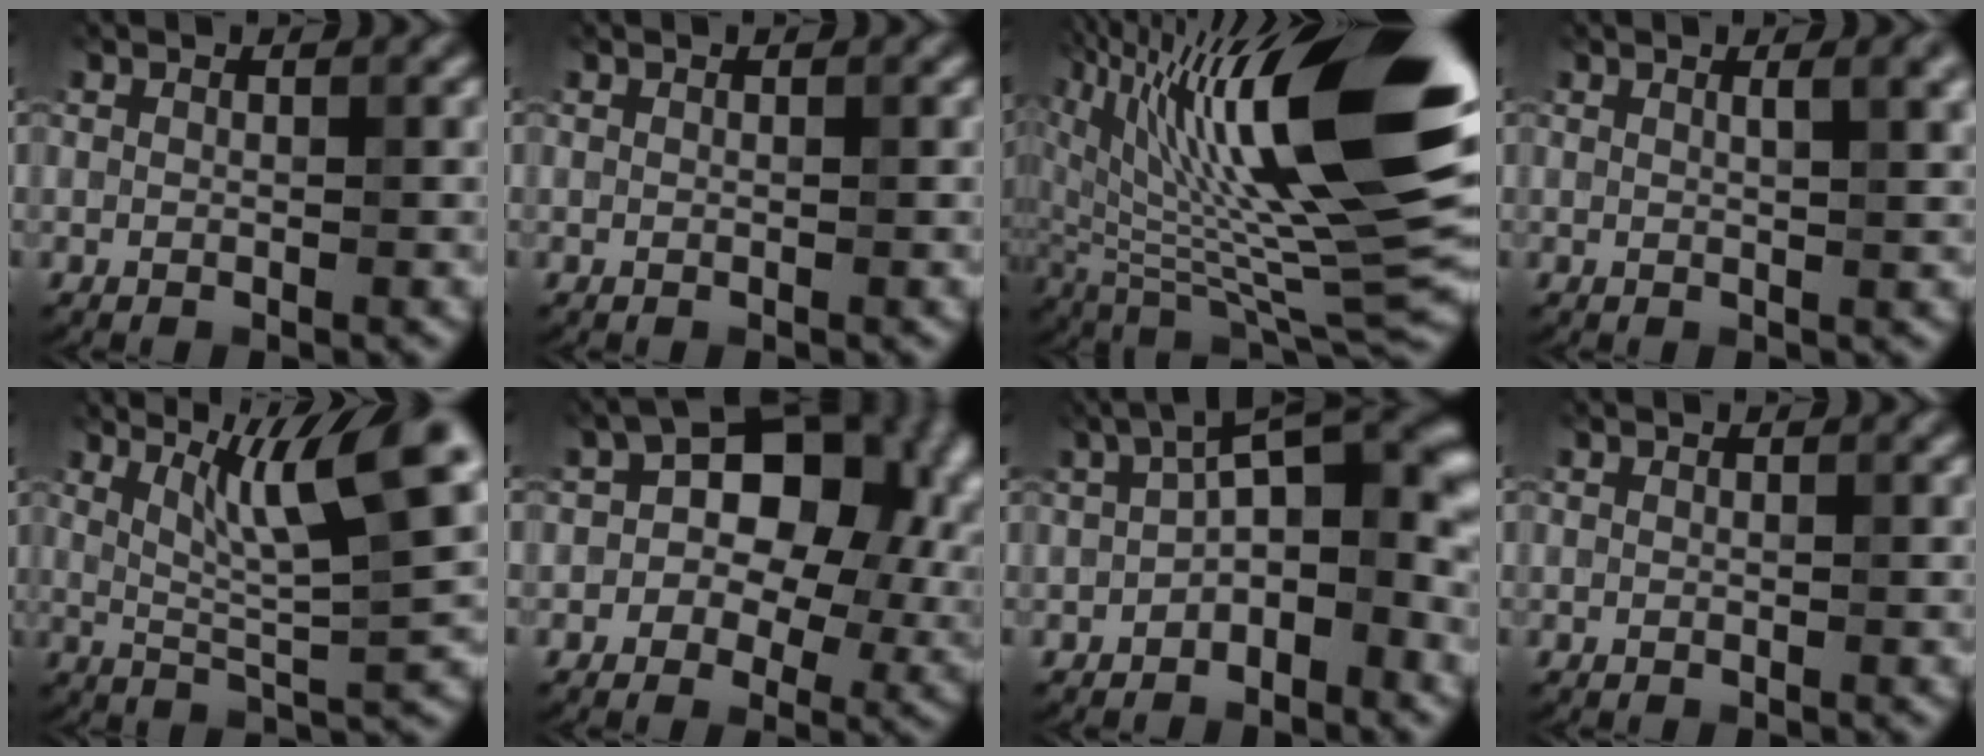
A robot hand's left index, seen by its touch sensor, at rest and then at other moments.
{"total": 0.0}
{"total": 16.9, "force": [4.6, 5.0, 15.5], "torque": [-0.267, 0.019, 0.109]}
{"total": 2.7, "force": [1.1, 0.7, 2.4], "torque": [-0.024, 0.018, 0.018]}
{"total": 7.0, "force": [2.9, 0.6, 6.4], "torque": [-0.115, 0.010, 0.081]}
{"total": 10.2, "force": [1.1, 6.8, 7.6], "torque": [-0.078, 0.029, 0.027]}
{"total": 5.9, "force": [-0.6, 2.0, 5.5], "torque": [-0.095, 0.026, 0.003]}
{"total": 0.0}